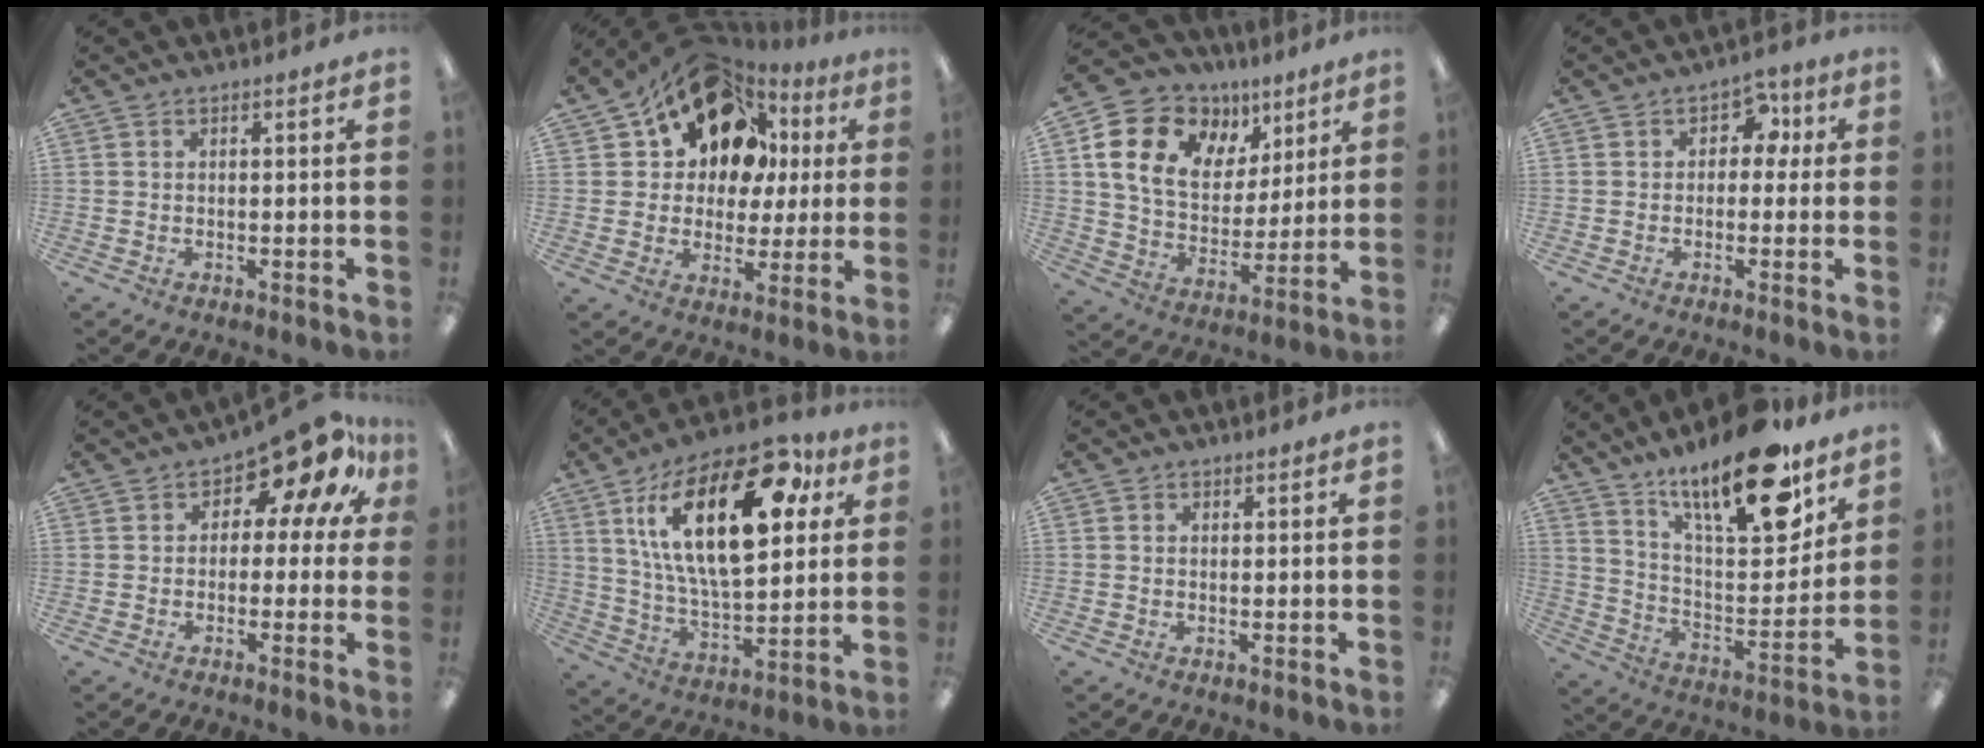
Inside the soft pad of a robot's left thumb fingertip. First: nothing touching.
{"total": 17.4, "force": [9.6, 11.8, 8.5], "torque": [-0.162, -0.046, 0.176]}
{"total": 17.1, "force": [8.2, 12.0, 9.0], "torque": [-0.160, -0.018, 0.154]}
{"total": 5.6, "force": [1.3, 4.2, 3.5], "torque": [-0.040, 0.003, 0.017]}
{"total": 12.6, "force": [8.1, 5.7, 7.8], "torque": [-0.119, -0.054, 0.139]}
{"total": 27.2, "force": [11.6, 12.9, 21.0], "torque": [-0.361, -0.041, 0.191]}
{"total": 0.7, "force": [0.1, 0.6, 0.2], "torque": [0.005, 0.000, -0.001]}
{"total": 21.9, "force": [15.9, 6.8, 13.5], "torque": [-0.202, -0.110, 0.262]}